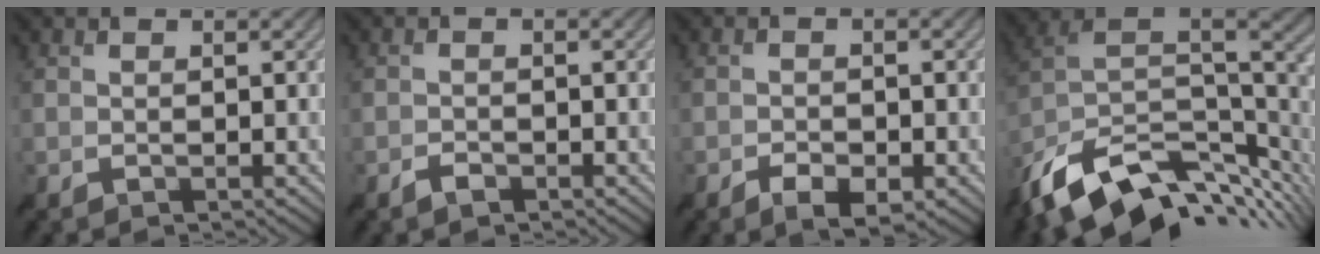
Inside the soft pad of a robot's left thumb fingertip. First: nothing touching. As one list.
[{"total": 1.3, "force": [-1.1, 0.5, 0.4], "torque": [-0.004, -0.001, -0.023]}, {"total": 3.4, "force": [-2.2, 1.4, 2.3], "torque": [-0.036, -0.005, -0.035]}, {"total": 15.1, "force": [-7.8, 7.7, 10.4], "torque": [-0.227, -0.023, -0.131]}]